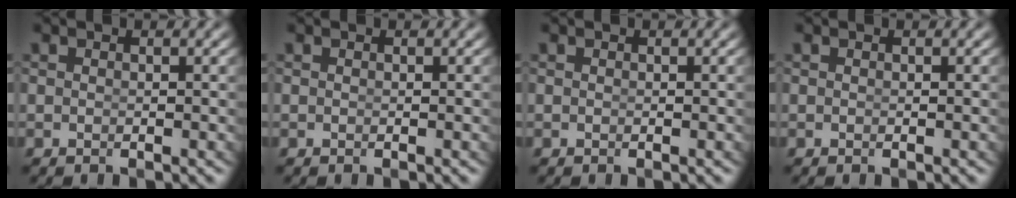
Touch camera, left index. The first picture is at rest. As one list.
[{"total": 0.0}, {"total": 0.0}, {"total": 0.0}]